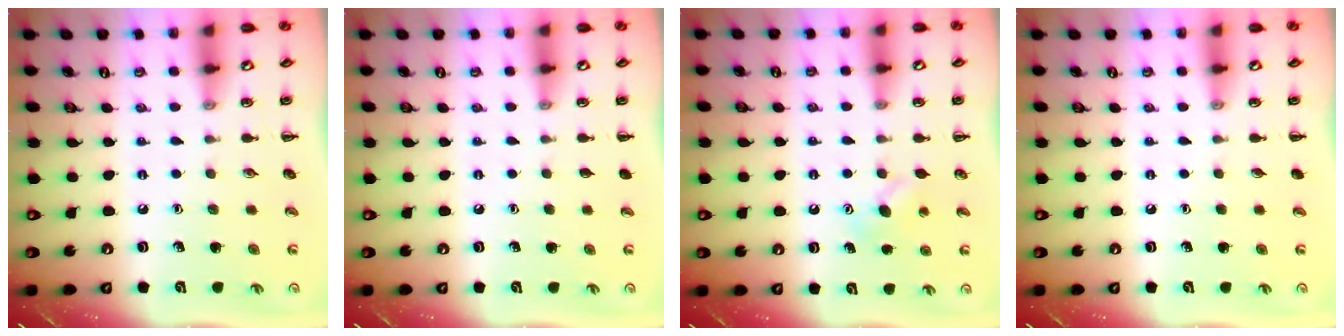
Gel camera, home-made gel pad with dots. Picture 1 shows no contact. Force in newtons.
{"total": 0.0}
{"total": 5.1, "press": 4.9, "slide": 1.4}
{"total": 0.0}